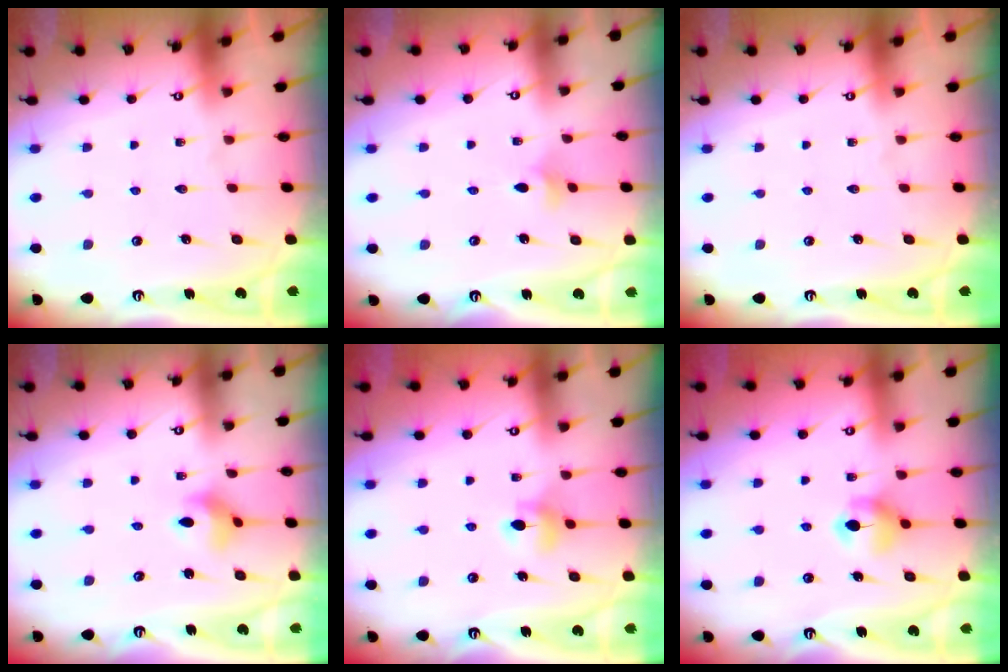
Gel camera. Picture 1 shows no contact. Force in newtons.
{"total": 3.1, "press": 3.0, "slide": 0.7}
{"total": 0.0}
{"total": 4.3, "press": 4.2, "slide": 0.6}
{"total": 6.5, "press": 6.4, "slide": 0.7}
{"total": 5.7, "press": 5.6, "slide": 0.6}